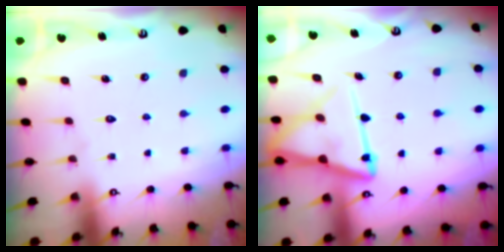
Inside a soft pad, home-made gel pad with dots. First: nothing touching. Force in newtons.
{"total": 14.9, "press": 14.8, "slide": 1.5}